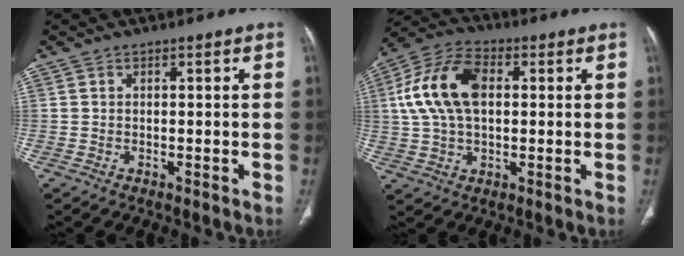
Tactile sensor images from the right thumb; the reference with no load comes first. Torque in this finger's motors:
{"motor_torque": [-0.14, 0.56, 0.84, -0.29, 0.39]}